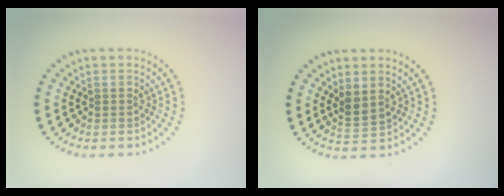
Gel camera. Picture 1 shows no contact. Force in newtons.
{"total": 1.9, "press": 1.7, "slide": 1.0}